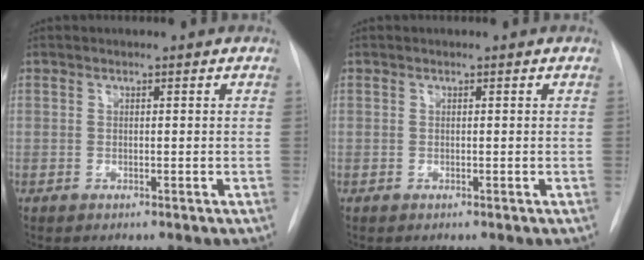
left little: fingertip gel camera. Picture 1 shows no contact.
{"total": 0.0}